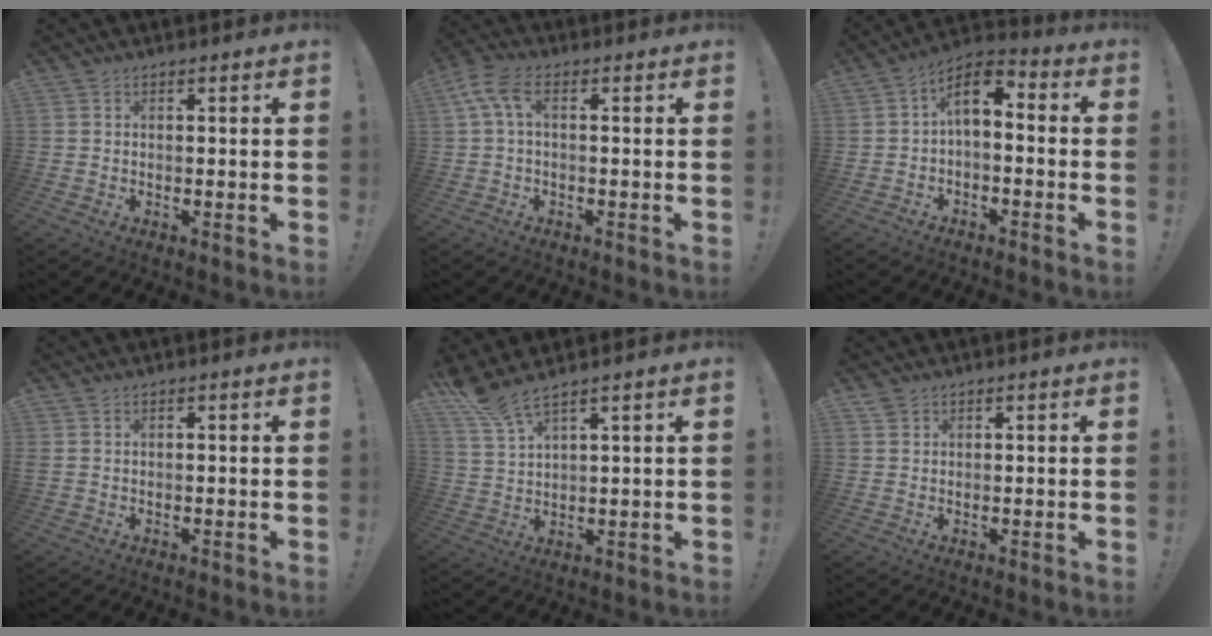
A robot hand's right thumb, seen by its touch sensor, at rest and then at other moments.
{"total": 7.0, "force": [1.7, 3.1, 6.1], "torque": [-0.125, -0.003, 0.035]}
{"total": 7.1, "force": [0.4, 3.9, 6.0], "torque": [-0.104, 0.008, 0.009]}
{"total": 0.7, "force": [0.5, 0.4, 0.4], "torque": [-0.008, 0.001, 0.009]}
{"total": 6.4, "force": [5.3, 0.3, 3.6], "torque": [-0.087, -0.027, 0.101]}
{"total": 1.6, "force": [1.2, 0.9, 0.4], "torque": [-0.004, -0.004, 0.022]}